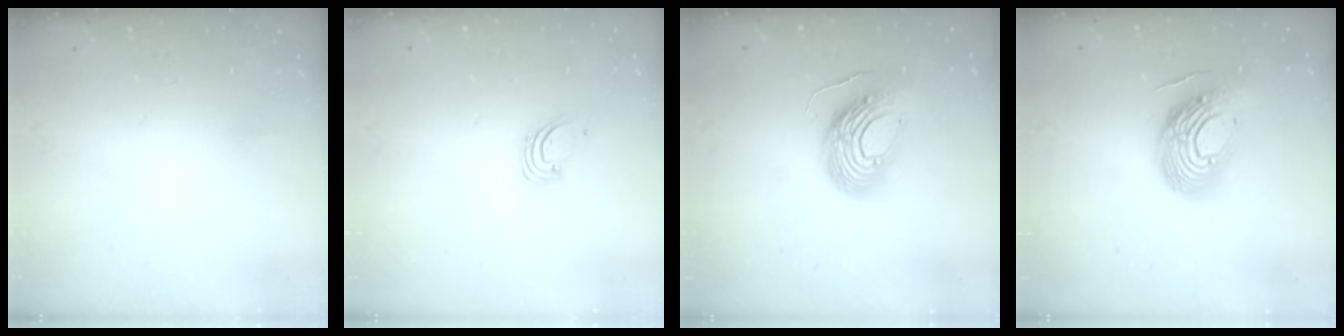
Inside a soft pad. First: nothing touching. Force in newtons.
{"total": 1.4, "press": 1.4, "slide": 0.1}
{"total": 13.9, "press": 13.8, "slide": 1.5}
{"total": 16.9, "press": 16.9, "slide": 1.2}